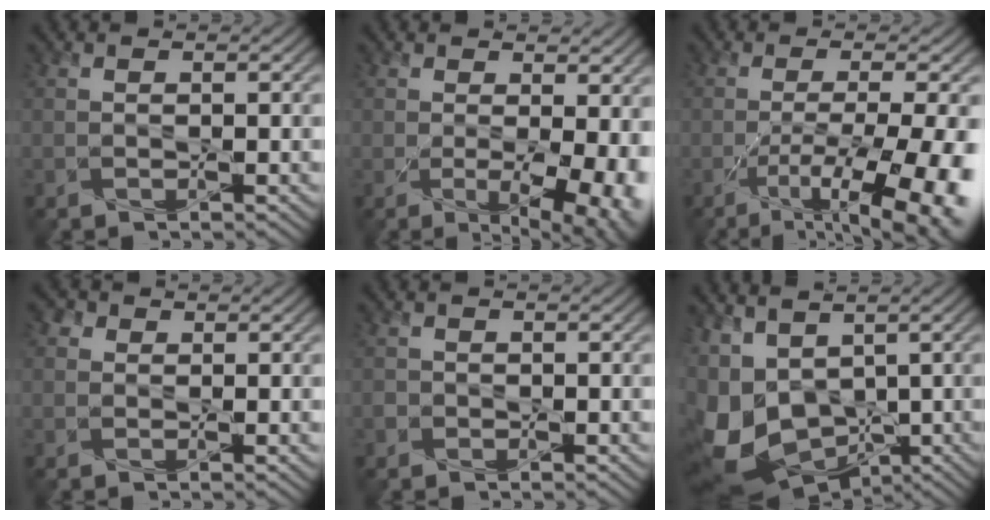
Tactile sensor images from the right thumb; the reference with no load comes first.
{"total": 8.8, "force": [-0.8, 4.3, 7.7], "torque": [-0.077, -0.016, 0.005]}
{"total": 12.4, "force": [-5.2, 3.3, 10.8], "torque": [-0.156, -0.019, -0.069]}
{"total": 2.0, "force": [0.6, 1.9, 0.3], "torque": [-0.016, 0.006, -0.001]}
{"total": 1.1, "force": [-0.6, 0.8, -0.4], "torque": [0.008, -0.004, -0.015]}
{"total": 12.1, "force": [-1.9, 8.7, 8.2], "torque": [-0.201, -0.032, 0.001]}